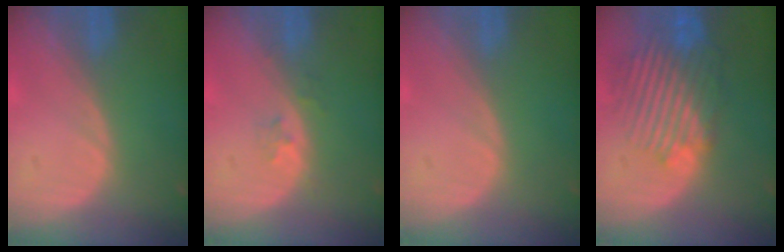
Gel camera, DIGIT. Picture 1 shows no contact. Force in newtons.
{"total": 1.9, "press": 1.4, "slide": 1.2}
{"total": 0.0}
{"total": 10.4, "press": 9.3, "slide": 4.6}